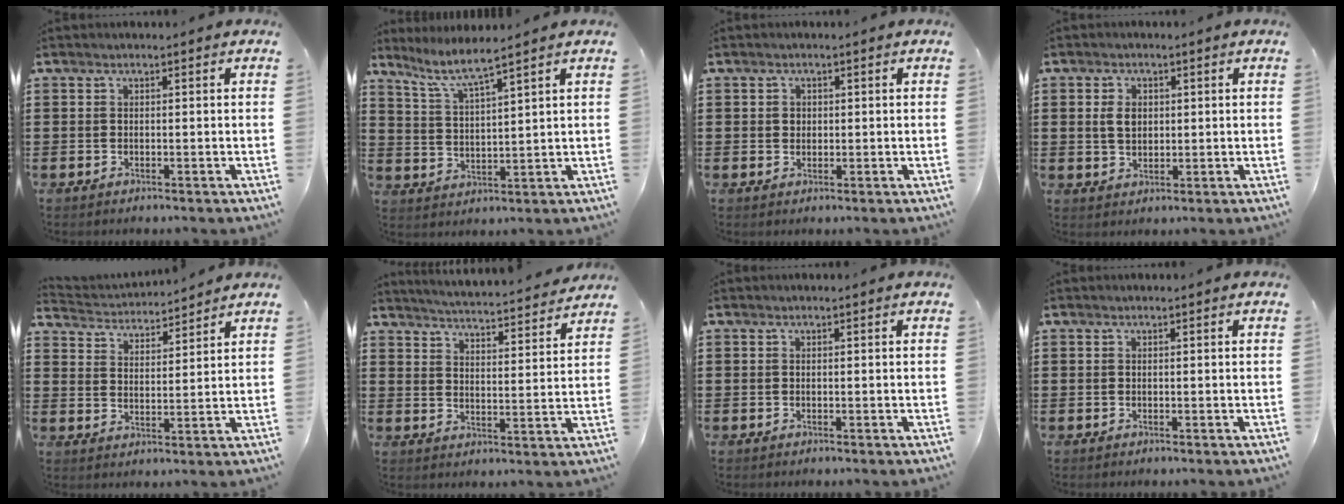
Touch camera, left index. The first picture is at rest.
{"total": 4.6, "force": [3.9, -0.3, 2.4], "torque": [-0.063, -0.020, 0.066]}
{"total": 1.2, "force": [0.3, 1.1, 0.4], "torque": [-0.011, 0.007, 0.005]}
{"total": 3.3, "force": [0.7, 2.3, 2.3], "torque": [-0.043, 0.005, 0.010]}
{"total": 3.3, "force": [3.3, 0.4, -0.1], "torque": [-0.018, -0.020, 0.054]}
{"total": 4.0, "force": [3.9, -0.6, 0.5], "torque": [-0.030, -0.037, 0.062]}
{"total": 0.0}
{"total": 0.0}